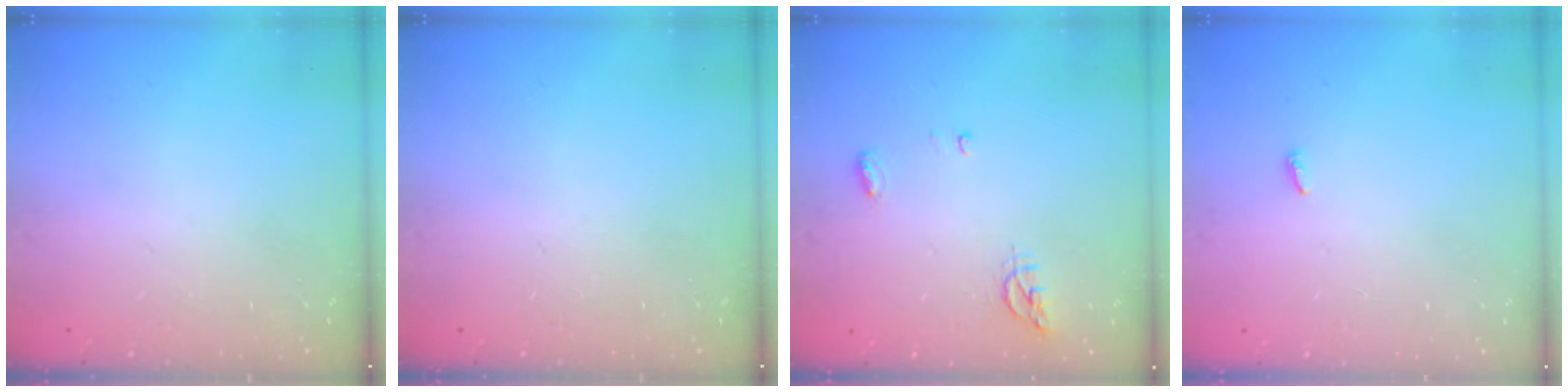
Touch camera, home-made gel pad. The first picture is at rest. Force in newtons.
{"total": 0.0}
{"total": 4.9, "press": 4.9, "slide": 0.6}
{"total": 3.6, "press": 3.6, "slide": 0.4}